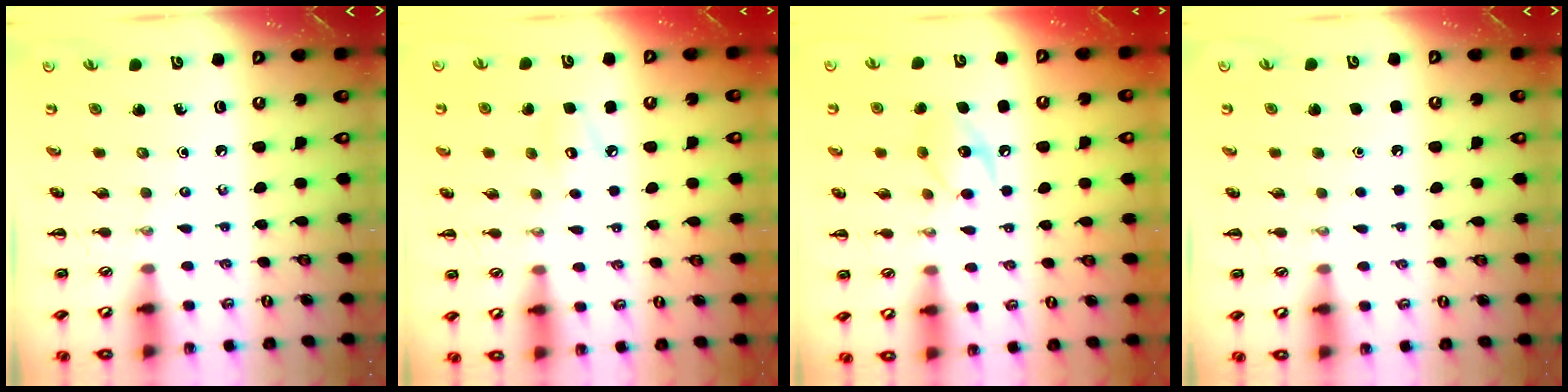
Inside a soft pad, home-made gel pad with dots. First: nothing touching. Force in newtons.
{"total": 5.1, "press": 5.0, "slide": 1.3}
{"total": 9.7, "press": 9.7, "slide": 0.7}
{"total": 1.6, "press": 1.6, "slide": 0.1}